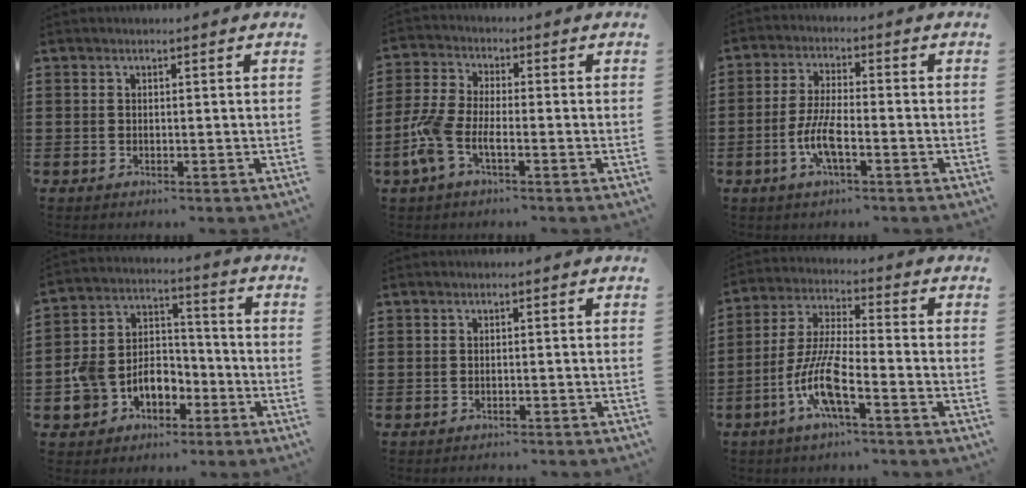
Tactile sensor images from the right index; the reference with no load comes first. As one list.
[{"total": 6.0, "force": [-2.6, 2.2, 4.9], "torque": [-0.131, -0.014, -0.054]}, {"total": 6.2, "force": [-2.4, 1.7, 5.5], "torque": [-0.125, -0.008, -0.050]}, {"total": 7.4, "force": [-3.1, 6.3, 2.3], "torque": [-0.071, 0.014, -0.056]}, {"total": 0.9, "force": [-0.9, 0.0, -0.1], "torque": [-0.001, 0.001, -0.020]}, {"total": 9.3, "force": [-4.7, 1.8, 7.8], "torque": [-0.182, -0.011, -0.094]}]